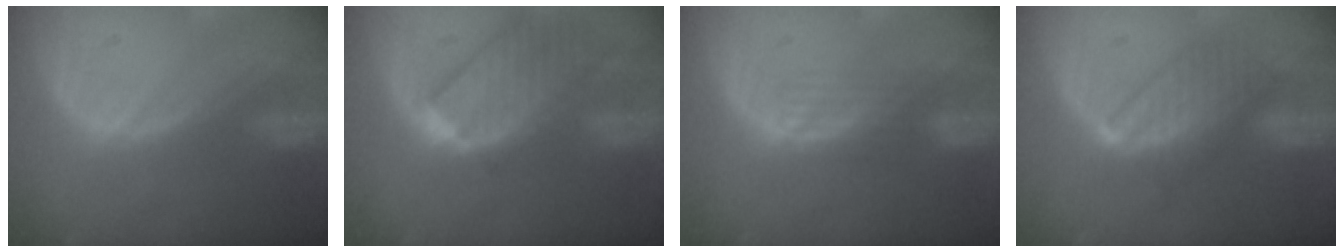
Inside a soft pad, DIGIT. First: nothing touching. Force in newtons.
{"total": 9.8, "press": 8.6, "slide": 4.6}
{"total": 2.6, "press": 2.6, "slide": 0.4}
{"total": 6.4, "press": 6.3, "slide": 0.8}